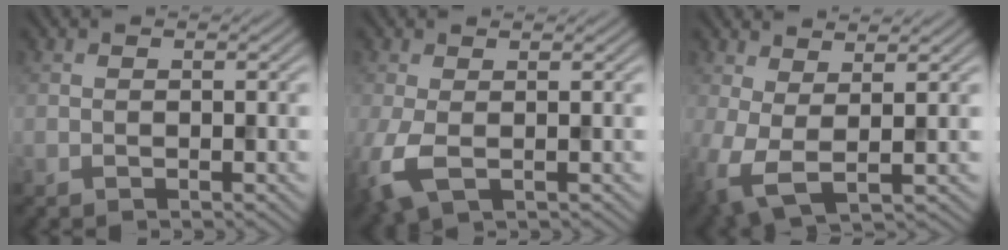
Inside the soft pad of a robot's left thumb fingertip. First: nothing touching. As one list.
[{"total": 4.0, "force": [-0.7, 1.9, 3.4], "torque": [-0.095, -0.007, -0.016]}, {"total": 5.3, "force": [0.4, 1.9, 4.9], "torque": [-0.120, -0.003, 0.003]}]